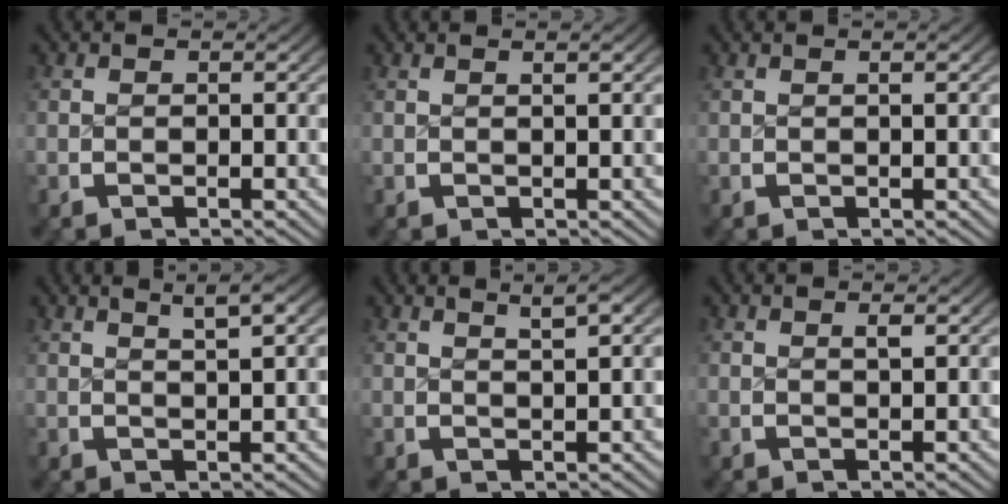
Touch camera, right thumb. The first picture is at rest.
{"total": 1.0, "force": [0.5, -0.2, 0.9], "torque": [-0.014, 0.003, 0.011]}
{"total": 0.8, "force": [0.2, -0.2, 0.7], "torque": [-0.012, 0.002, 0.007]}
{"total": 3.8, "force": [2.2, 0.8, 2.9], "torque": [-0.031, 0.010, 0.035]}
{"total": 2.9, "force": [1.8, 0.4, 2.3], "torque": [-0.025, 0.006, 0.030]}
{"total": 0.7, "force": [0.4, 0.0, 0.6], "torque": [-0.008, -0.001, 0.009]}